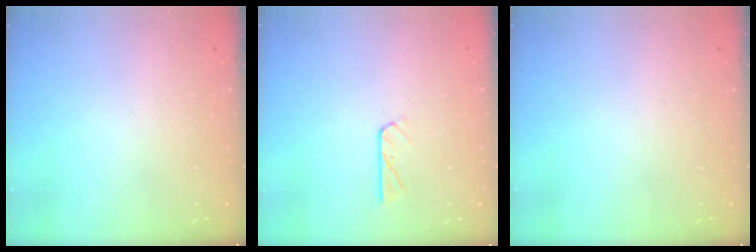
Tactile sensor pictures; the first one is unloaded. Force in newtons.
{"total": 3.4, "press": 3.4, "slide": 0.2}
{"total": 0.0}